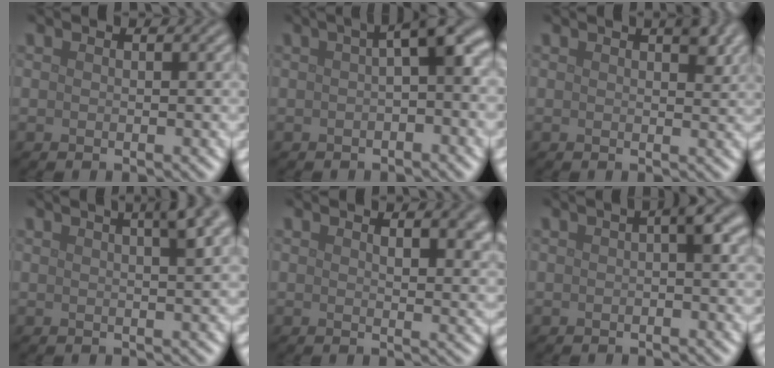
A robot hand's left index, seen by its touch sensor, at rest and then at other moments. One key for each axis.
{"total": 4.8, "fx": 0.8, "fy": 1.1, "fz": 4.6, "tx": -0.055, "ty": 0.021, "tz": 0.006}
{"total": 2.0, "fx": 1.2, "fy": 0.5, "fz": 1.5, "tx": -0.017, "ty": 0.000, "tz": 0.019}
{"total": 5.8, "fx": 2.8, "fy": 2.0, "fz": 4.7, "tx": -0.032, "ty": 0.034, "tz": 0.013}
{"total": 4.8, "fx": 2.1, "fy": 2.1, "fz": 3.8, "tx": -0.044, "ty": -0.007, "tz": 0.037}
{"total": 2.2, "fx": 0.3, "fy": 0.3, "fz": 2.2, "tx": -0.031, "ty": 0.010, "tz": 0.004}